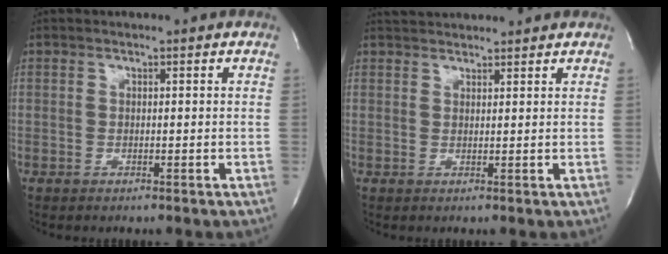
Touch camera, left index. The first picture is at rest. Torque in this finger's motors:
{"motor_torque": [-0.16, -0.34, 0.12, 0.06]}